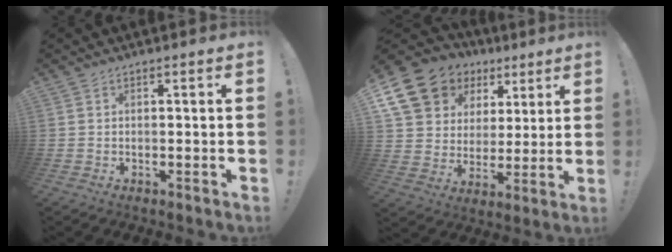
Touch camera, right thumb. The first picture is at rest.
{"total": 15.6, "force": [8.6, 11.7, 5.7], "torque": [-0.101, -0.050, 0.181]}